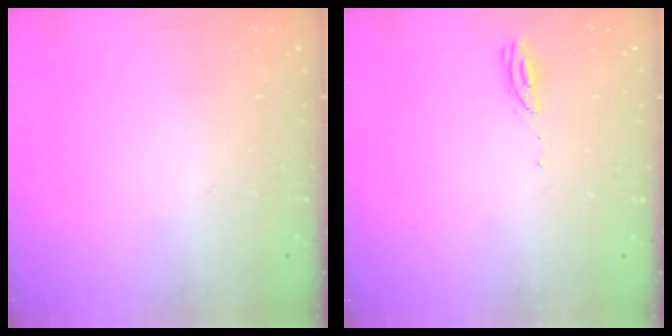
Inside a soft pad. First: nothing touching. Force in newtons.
{"total": 3.1, "press": 3.1, "slide": 0.4}